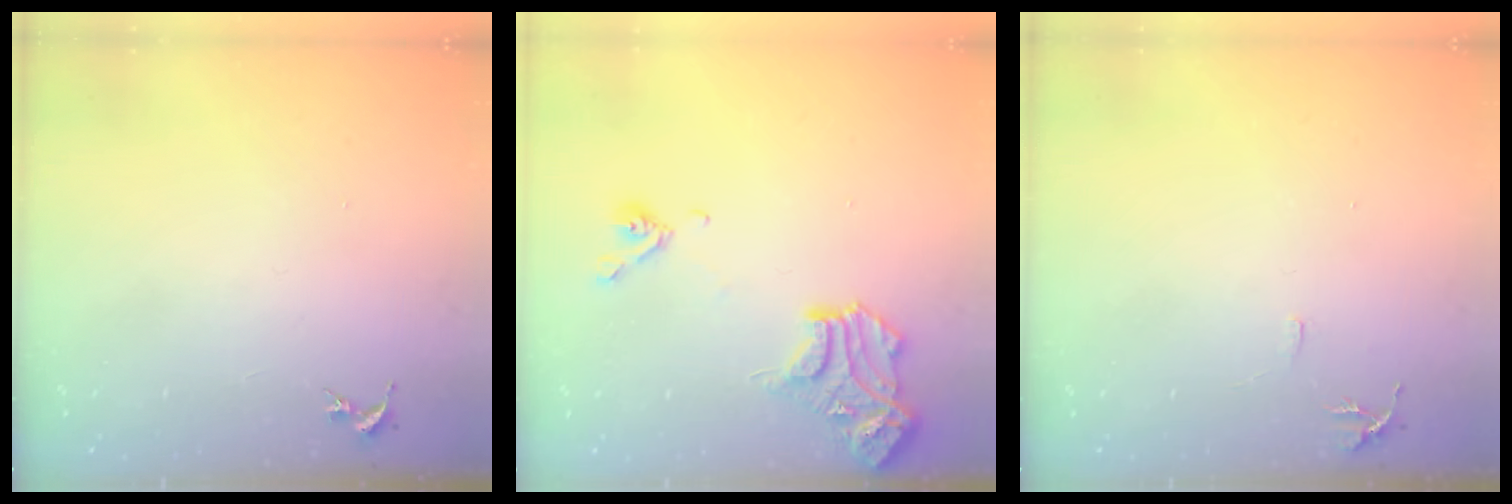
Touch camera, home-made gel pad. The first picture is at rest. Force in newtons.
{"total": 14.9, "press": 14.8, "slide": 1.2}
{"total": 6.0, "press": 5.9, "slide": 0.7}